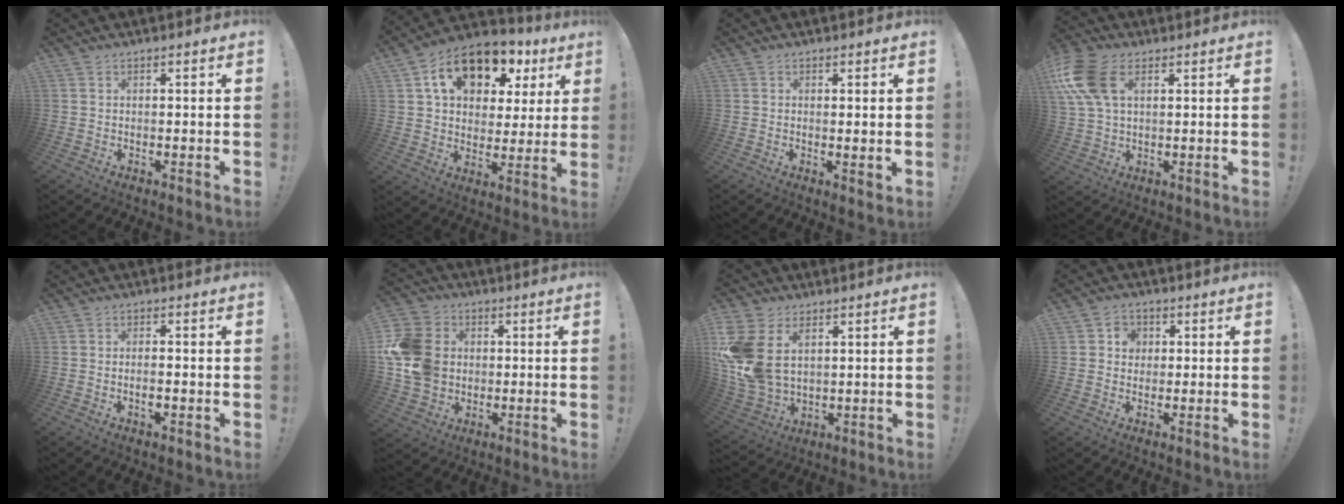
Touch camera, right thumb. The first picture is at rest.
{"total": 16.5, "force": [8.6, 10.3, 9.7], "torque": [-0.158, -0.031, 0.154]}
{"total": 1.8, "force": [1.0, 0.1, 1.5], "torque": [-0.008, -0.009, 0.014]}
{"total": 14.1, "force": [4.8, 8.5, 10.2], "torque": [-0.214, -0.005, 0.092]}
{"total": 1.9, "force": [-0.9, 0.6, 1.6], "torque": [-0.028, 0.000, -0.015]}
{"total": 15.9, "force": [0.6, 13.5, 8.3], "torque": [-0.151, 0.013, 0.019]}
{"total": 15.4, "force": [4.4, 10.9, 10.0], "torque": [-0.206, -0.021, 0.086]}
{"total": 4.5, "force": [0.8, 4.0, 1.8], "torque": [-0.022, 0.003, 0.013]}